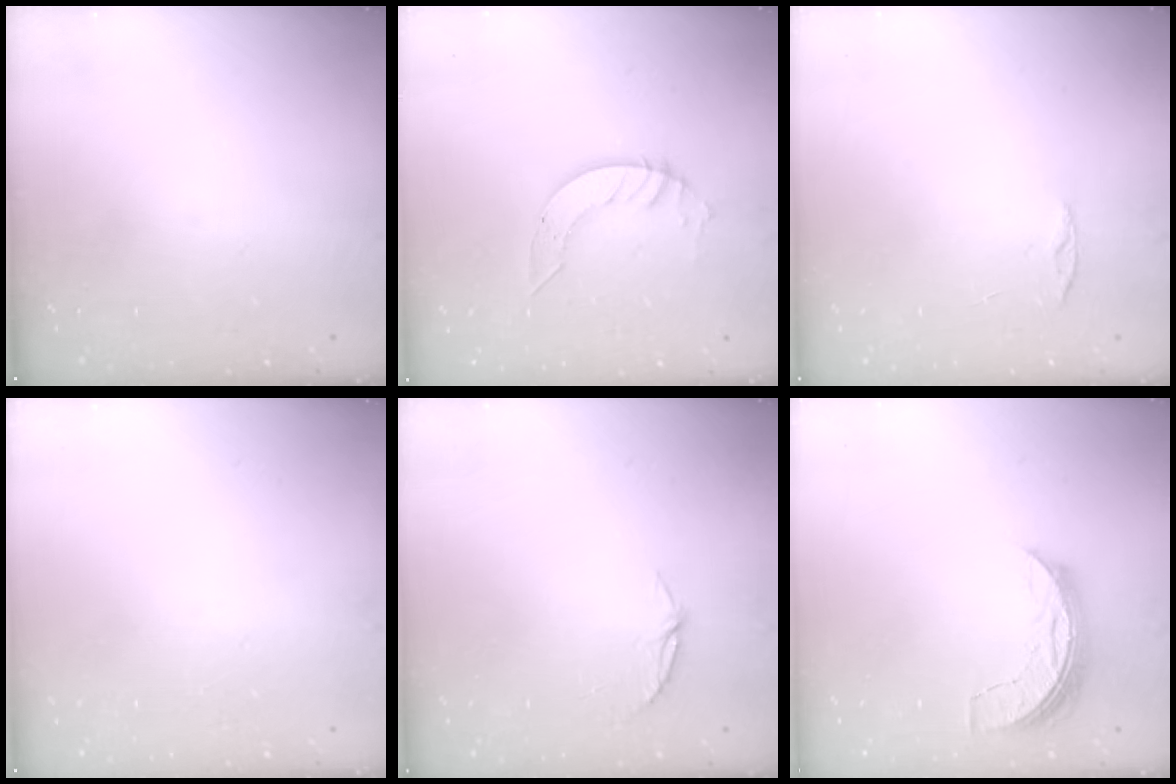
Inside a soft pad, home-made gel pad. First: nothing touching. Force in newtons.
{"total": 5.2, "press": 5.2, "slide": 0.3}
{"total": 4.0, "press": 3.9, "slide": 0.4}
{"total": 0.0}
{"total": 4.2, "press": 4.2, "slide": 0.5}
{"total": 6.8, "press": 6.8, "slide": 0.6}